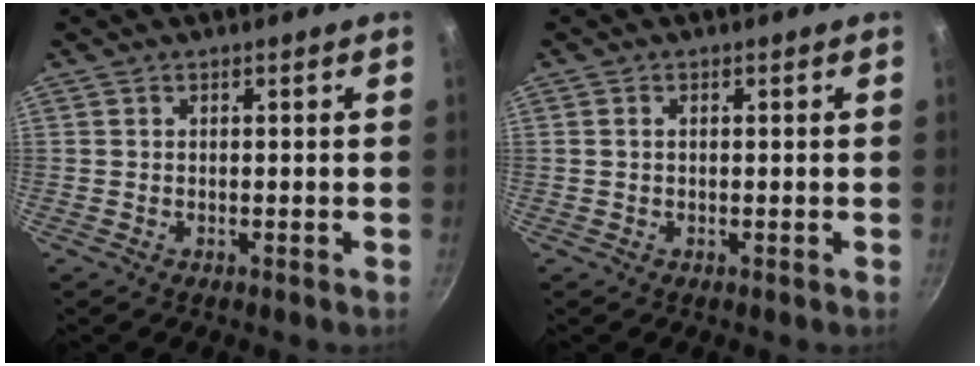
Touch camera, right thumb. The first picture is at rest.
{"total": 0.7, "force": [0.1, 0.4, 0.5], "torque": [-0.010, 0.003, 0.001]}